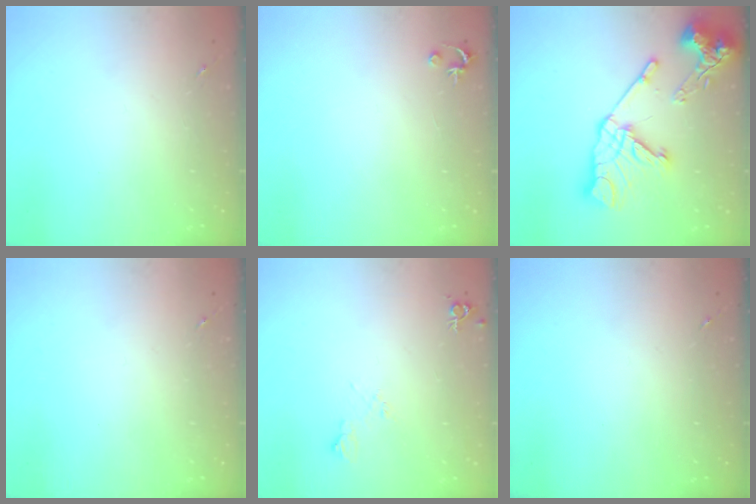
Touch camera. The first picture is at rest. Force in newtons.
{"total": 2.5, "press": 2.5, "slide": 0.2}
{"total": 20.1, "press": 20.0, "slide": 2.3}
{"total": 0.0}
{"total": 6.5, "press": 6.4, "slide": 1.0}
{"total": 0.0}